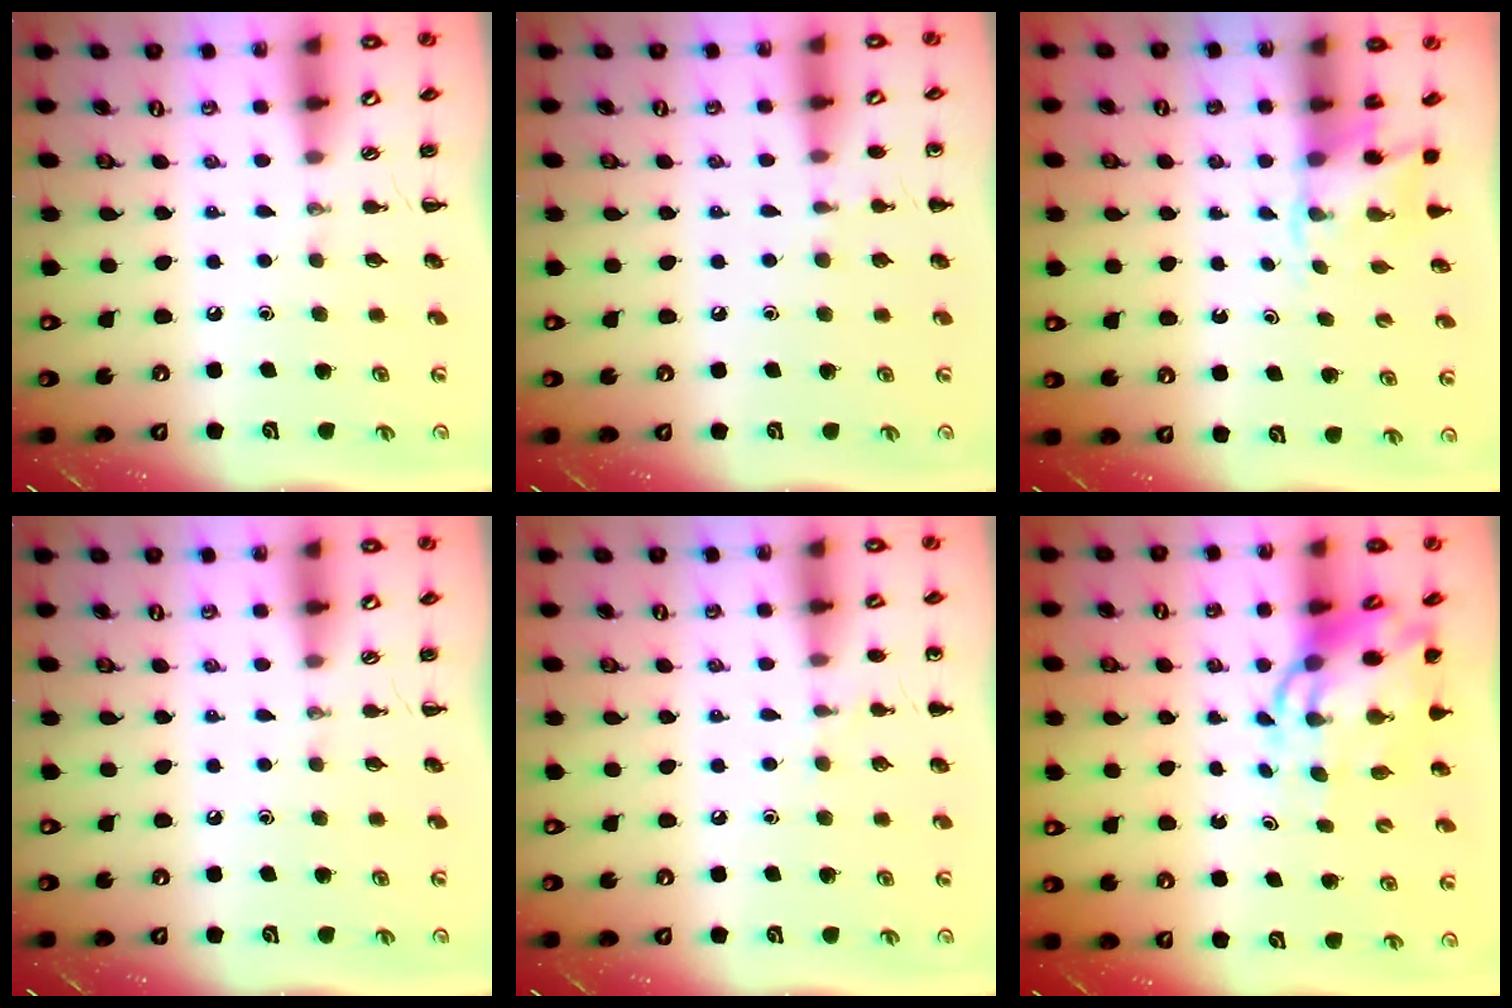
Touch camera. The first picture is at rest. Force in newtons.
{"total": 5.0, "press": 4.7, "slide": 1.5}
{"total": 2.8, "press": 2.6, "slide": 1.0}
{"total": 0.0}
{"total": 4.5, "press": 4.2, "slide": 1.6}
{"total": 9.0, "press": 8.6, "slide": 2.6}